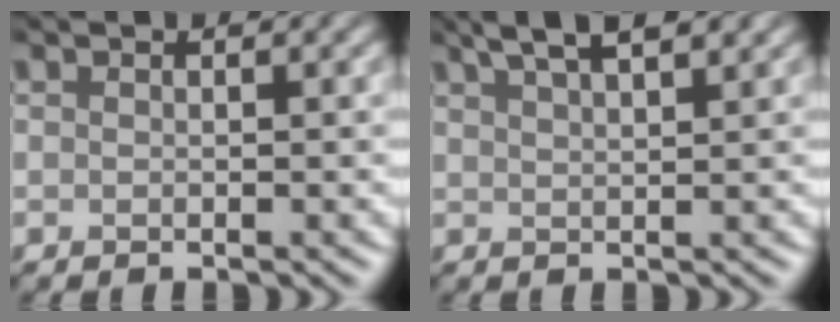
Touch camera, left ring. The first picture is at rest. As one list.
[{"total": 5.4, "force": [3.7, 1.7, 3.5], "torque": [-0.036, 0.027, 0.032]}]